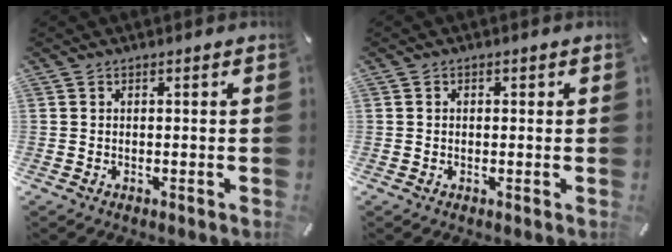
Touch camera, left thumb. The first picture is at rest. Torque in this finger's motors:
{"motor_torque": [-0.05, -0.66, 0.16, 0.23, -0.05]}